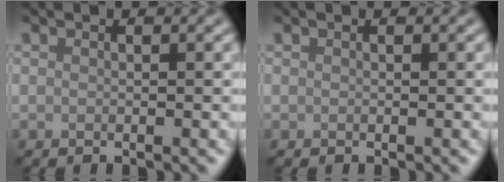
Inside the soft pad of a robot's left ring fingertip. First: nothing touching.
{"total": 0.0}